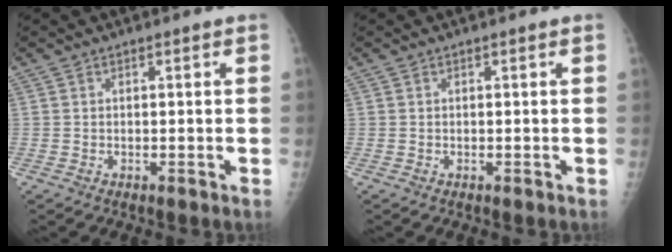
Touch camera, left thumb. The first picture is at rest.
{"total": 0.0}